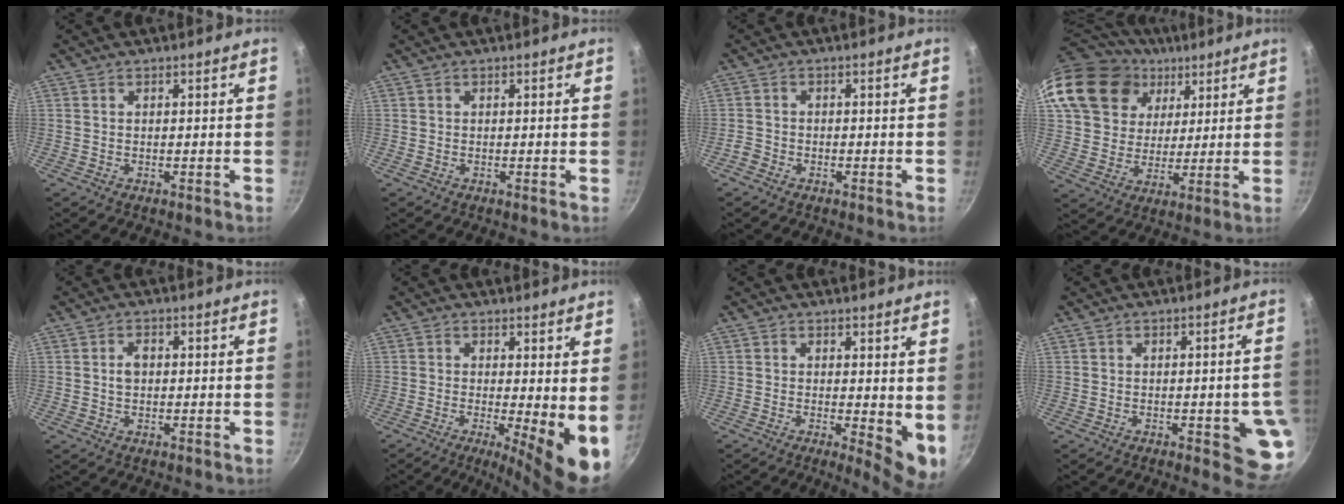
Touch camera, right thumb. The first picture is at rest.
{"total": 0.0}
{"total": 1.8, "force": [-1.4, 1.1, 0.3], "torque": [-0.010, 0.013, -0.029]}
{"total": 20.8, "force": [9.8, 16.0, 8.9], "torque": [-0.163, 0.005, 0.185]}
{"total": 2.5, "force": [0.1, 1.7, 1.8], "torque": [-0.022, 0.006, 0.002]}
{"total": 9.5, "force": [-0.5, 2.5, 9.2], "torque": [-0.109, -0.021, -0.005]}
{"total": 6.6, "force": [0.3, 2.4, 6.1], "torque": [-0.072, -0.015, 0.005]}
{"total": 9.0, "force": [-2.2, 3.0, 8.2], "torque": [-0.062, 0.004, -0.024]}